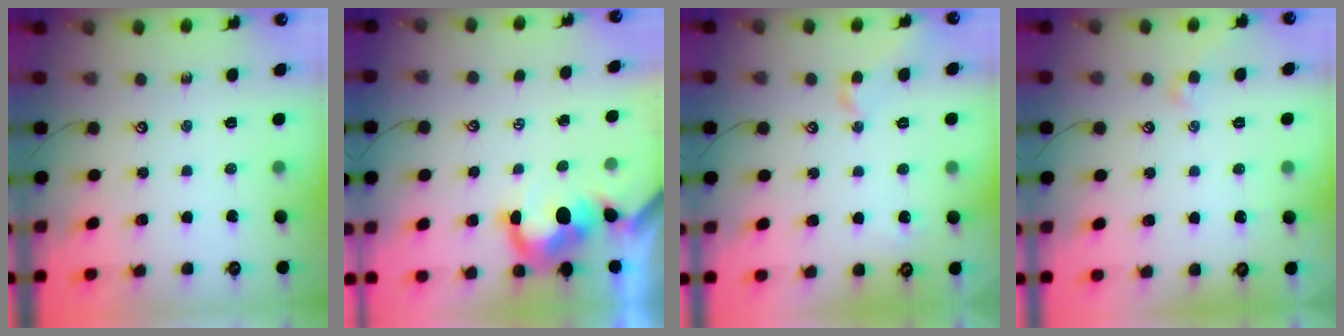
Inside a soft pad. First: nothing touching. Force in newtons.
{"total": 2.8, "press": 2.6, "slide": 0.9}
{"total": 1.0, "press": 0.7, "slide": 0.7}
{"total": 0.8, "press": 0.6, "slide": 0.6}